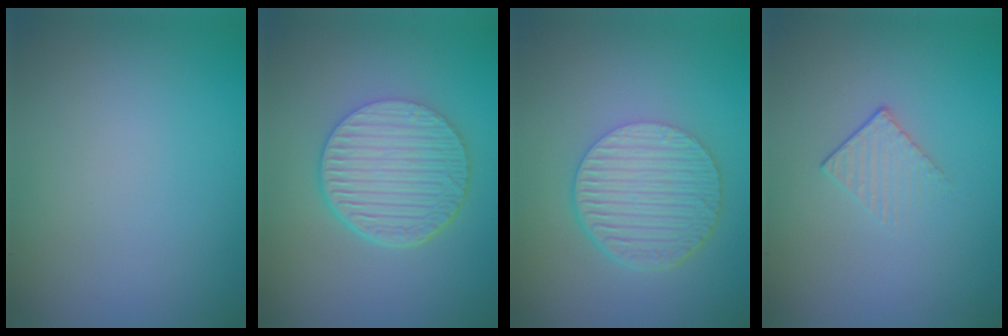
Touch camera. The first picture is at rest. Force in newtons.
{"total": 6.7, "press": 4.6, "slide": 4.8}
{"total": 6.7, "press": 4.4, "slide": 5.0}
{"total": 1.3, "press": 0.7, "slide": 1.1}